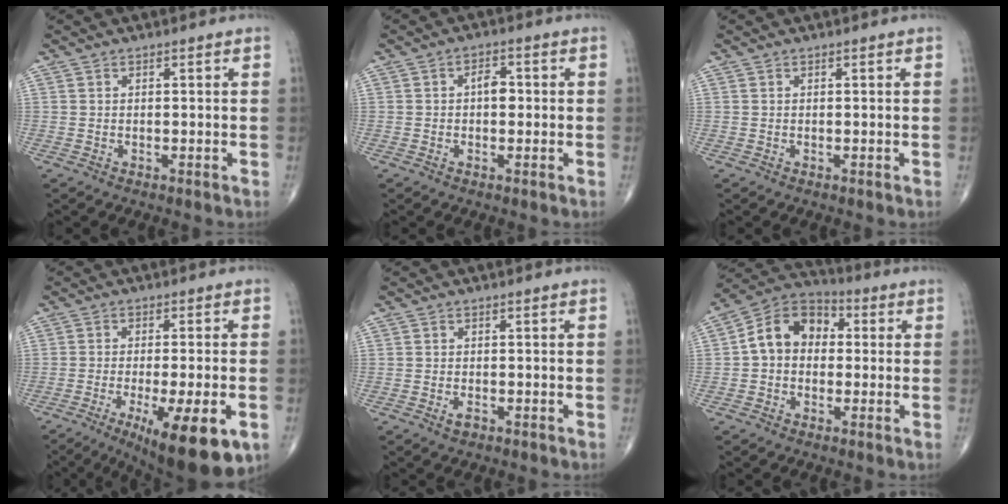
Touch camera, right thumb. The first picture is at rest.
{"total": 3.4, "force": [0.1, 2.1, 2.6], "torque": [-0.030, 0.010, -0.002]}
{"total": 0.0}
{"total": 16.0, "force": [-6.9, 4.2, 13.8], "torque": [-0.177, -0.008, -0.095]}
{"total": 1.4, "force": [-0.8, 0.8, 0.9], "torque": [-0.016, 0.003, -0.013]}
{"total": 11.1, "force": [0.6, 8.4, 7.2], "torque": [-0.102, 0.037, -0.007]}